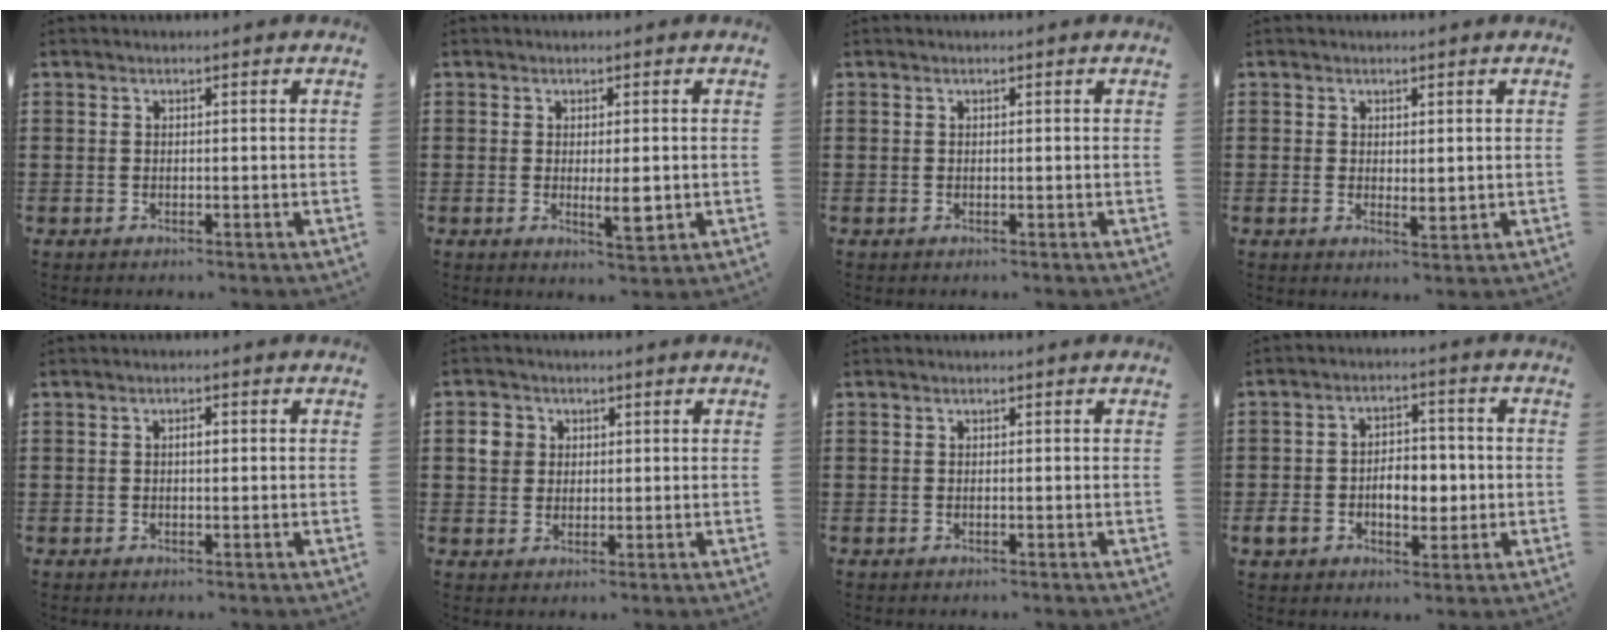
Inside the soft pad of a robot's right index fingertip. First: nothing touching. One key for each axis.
{"total": 4.1, "fx": -0.5, "fy": 1.0, "fz": 3.9, "tx": -0.074, "ty": -0.003, "tz": -0.011}
{"total": 0.0}
{"total": 1.3, "fx": 0.5, "fy": 0.6, "fz": 1.0, "tx": -0.018, "ty": 0.002, "tz": 0.009}
{"total": 1.4, "fx": 0.1, "fy": 0.4, "fz": 1.4, "tx": -0.026, "ty": 0.003, "tz": 0.000}
{"total": 3.2, "fx": 0.7, "fy": 2.9, "fz": 1.0, "tx": -0.033, "ty": 0.011, "tz": 0.011}
{"total": 0.0}
{"total": 6.9, "fx": -1.3, "fy": 4.8, "fz": 4.8, "tx": -0.085, "ty": 0.008, "tz": -0.028}